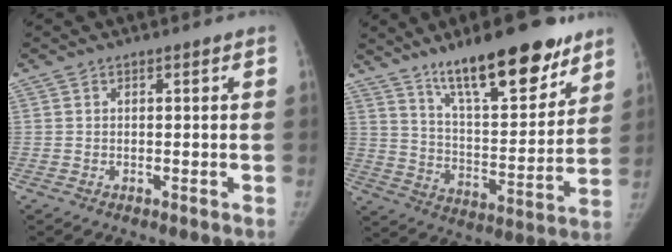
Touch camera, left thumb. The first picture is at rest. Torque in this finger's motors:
{"motor_torque": [0.52, -0.11, 1.43, -1.34, 0.10]}